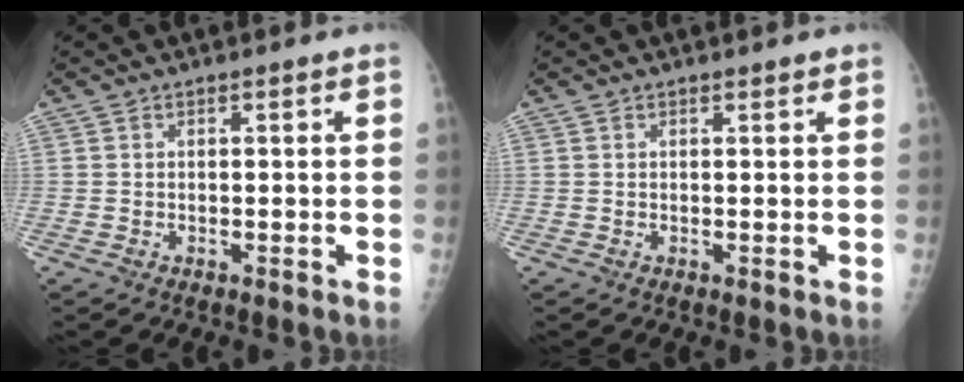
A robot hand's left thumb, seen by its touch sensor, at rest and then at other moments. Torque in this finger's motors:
{"motor_torque": [-0.07, 0.16, -0.10, -0.19, 0.00]}